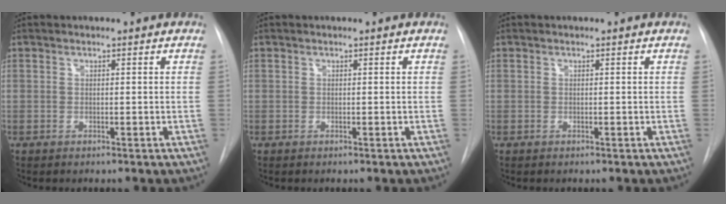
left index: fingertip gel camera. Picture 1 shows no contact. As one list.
[{"total": 0.0}, {"total": 0.0}]